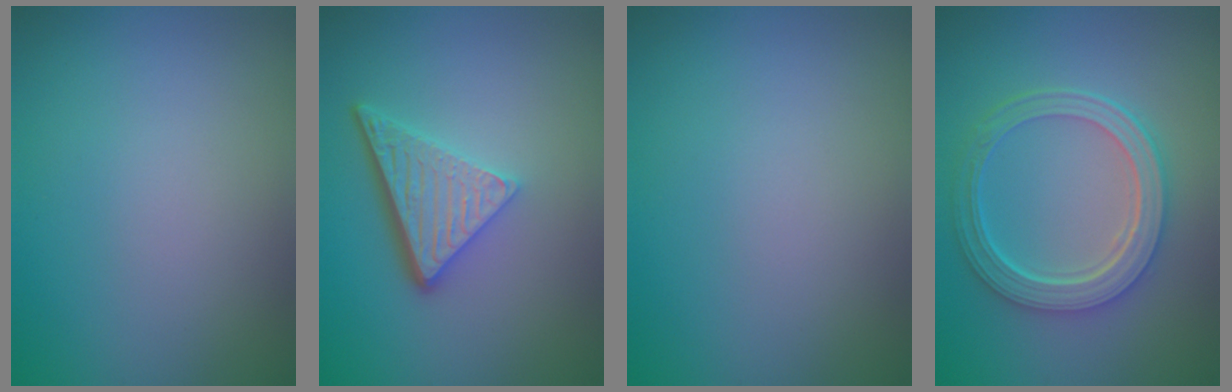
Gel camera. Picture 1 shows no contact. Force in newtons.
{"total": 4.9, "press": 3.5, "slide": 3.5}
{"total": 0.0}
{"total": 5.6, "press": 4.1, "slide": 3.8}